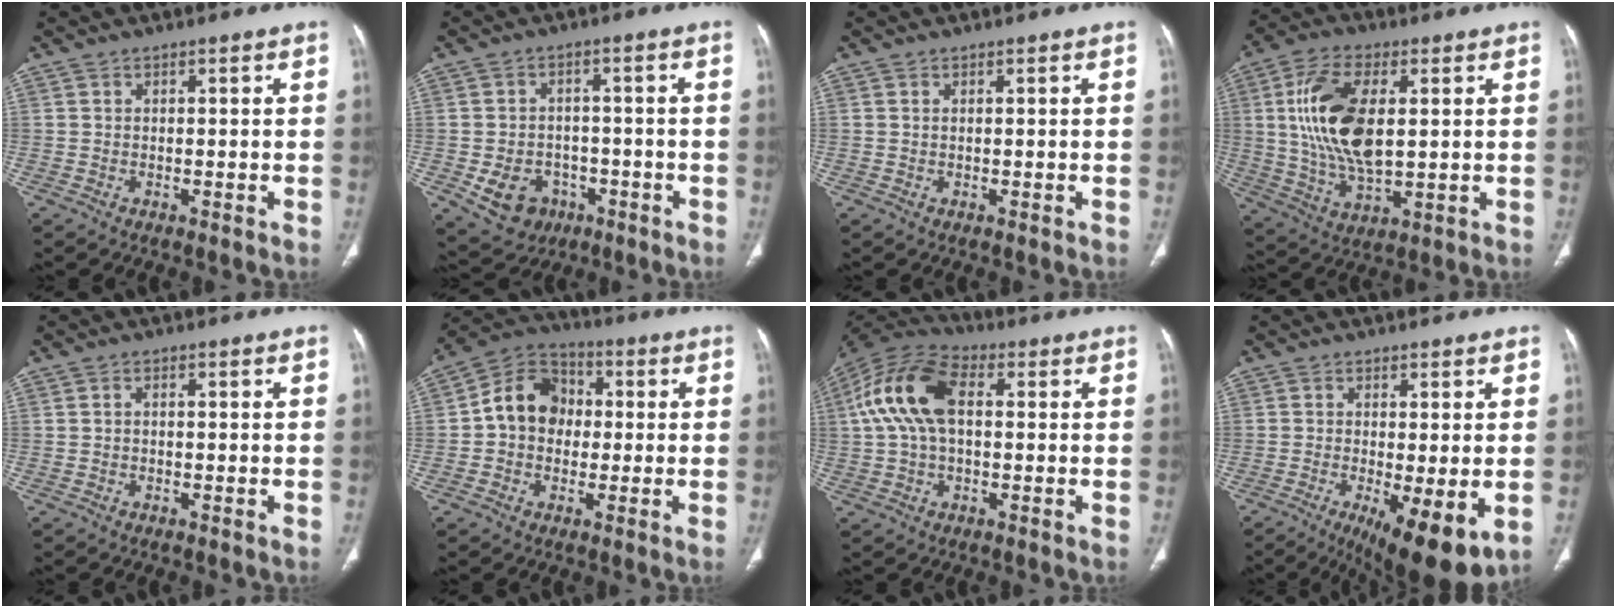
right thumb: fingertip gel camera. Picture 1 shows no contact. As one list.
[{"total": 9.0, "force": [-3.3, 7.4, 3.9], "torque": [-0.050, 0.025, -0.036]}, {"total": 0.0}, {"total": 16.8, "force": [2.7, 8.3, 14.3], "torque": [-0.280, -0.007, 0.056]}, {"total": 0.7, "force": [-0.1, 0.5, 0.5], "torque": [-0.008, 0.001, -0.005]}, {"total": 11.2, "force": [0.3, 9.2, 6.3], "torque": [-0.083, 0.032, -0.009]}, {"total": 14.3, "force": [2.0, 8.3, 11.5], "torque": [-0.236, 0.034, 0.030]}, {"total": 11.7, "force": [-3.5, 3.4, 10.6], "torque": [-0.160, -0.023, -0.047]}]